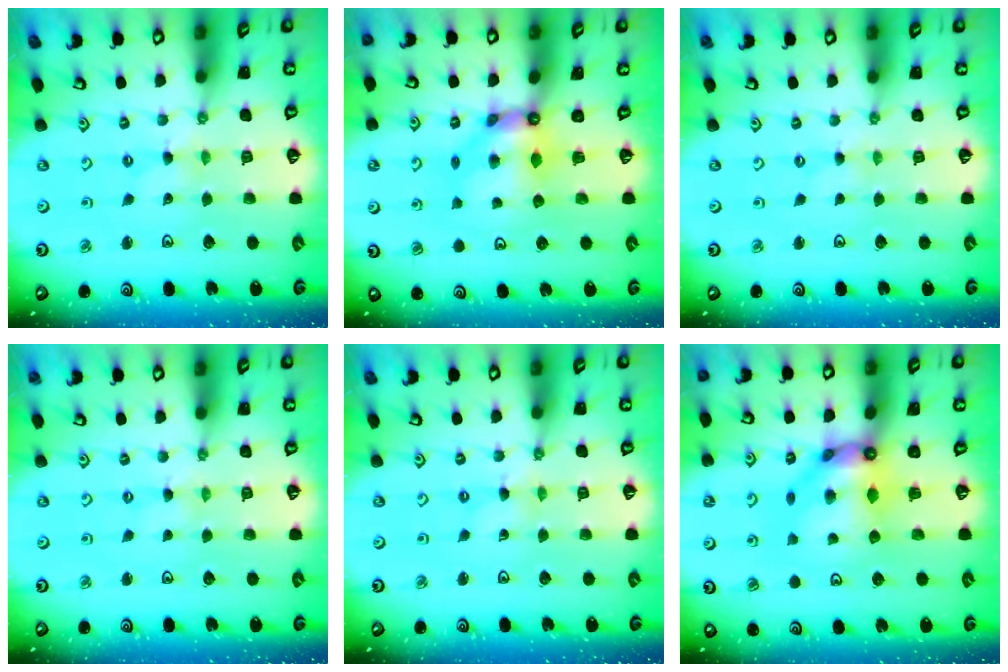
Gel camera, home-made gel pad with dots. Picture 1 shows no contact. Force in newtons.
{"total": 7.6, "press": 7.6, "slide": 0.5}
{"total": 0.0}
{"total": 1.0, "press": 1.0, "slide": 0.0}
{"total": 0.7, "press": 0.7, "slide": 0.1}
{"total": 10.9, "press": 10.9, "slide": 1.0}